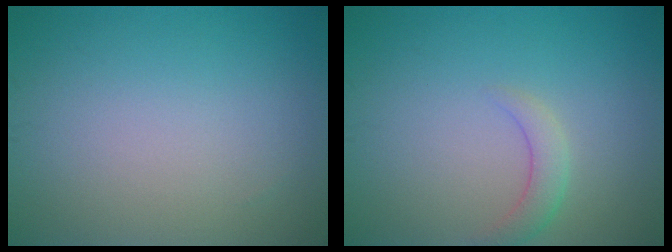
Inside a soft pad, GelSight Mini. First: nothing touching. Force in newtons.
{"total": 1.9, "press": 1.9, "slide": 0.2}